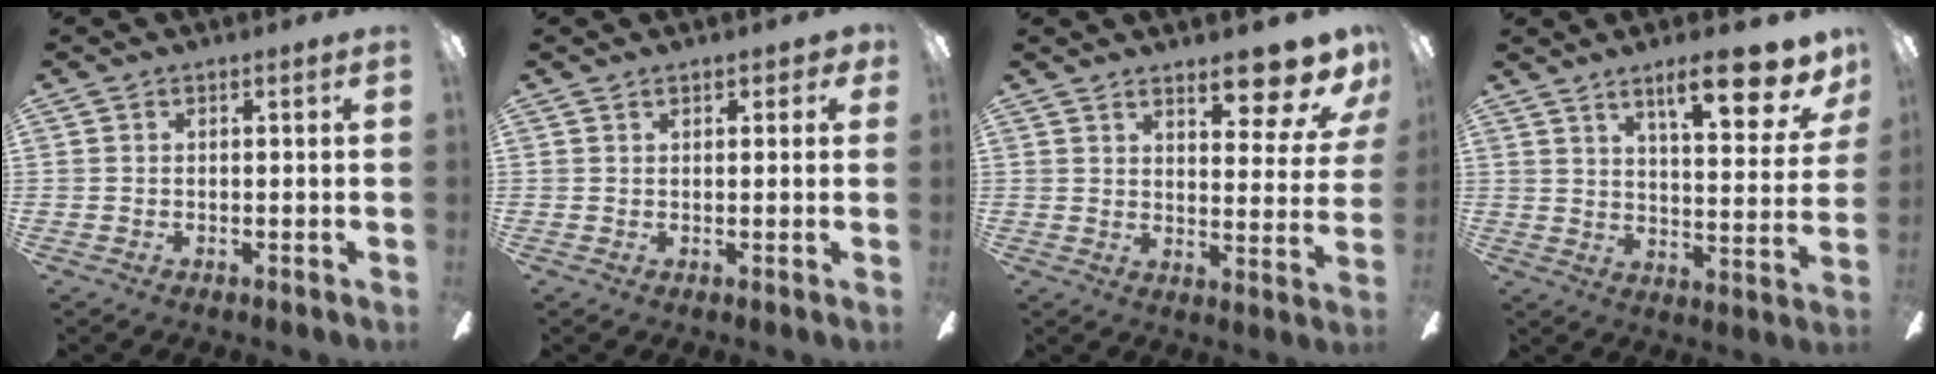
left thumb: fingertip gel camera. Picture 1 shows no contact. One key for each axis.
{"total": 2.1, "fx": 1.3, "fy": 1.0, "fz": 1.3, "tx": -0.011, "ty": -0.004, "tz": 0.019}
{"total": 11.9, "fx": 9.3, "fy": 3.1, "fz": 6.8, "tx": -0.075, "ty": -0.070, "tz": 0.155}
{"total": 16.1, "fx": 10.2, "fy": 4.4, "fz": 11.6, "tx": -0.156, "ty": -0.057, "tz": 0.155}